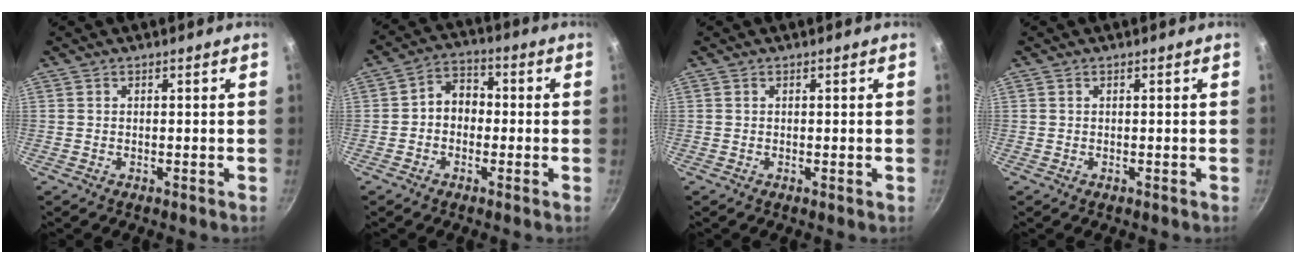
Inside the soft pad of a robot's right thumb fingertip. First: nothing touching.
{"total": 6.2, "force": [-0.6, 4.9, 3.7], "torque": [-0.027, 0.023, -0.025]}
{"total": 0.0}
{"total": 0.0}